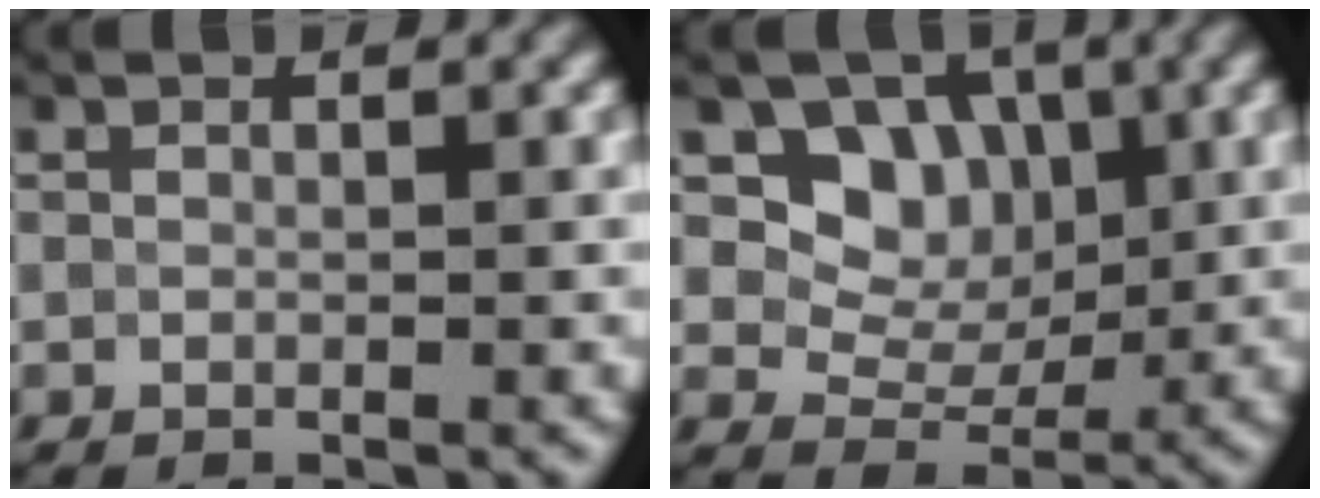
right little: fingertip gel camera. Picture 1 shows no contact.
{"total": 5.2, "force": [1.8, 4.2, 2.6], "torque": [-0.037, -0.006, 0.021]}